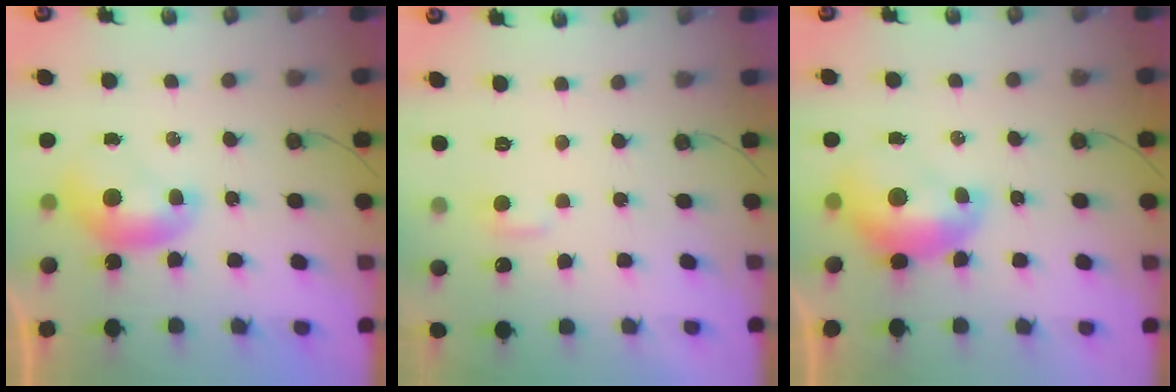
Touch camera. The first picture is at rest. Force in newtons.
{"total": 2.4, "press": 2.3, "slide": 0.5}
{"total": 2.4, "press": 2.3, "slide": 0.7}